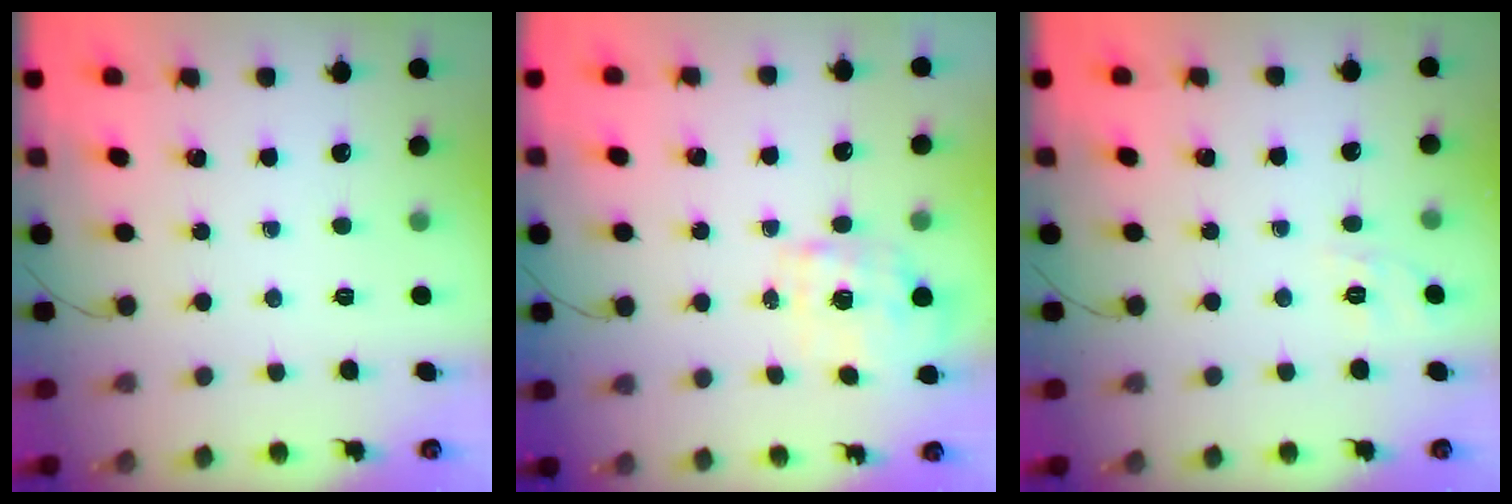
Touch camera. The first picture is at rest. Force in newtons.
{"total": 1.9, "press": 1.9, "slide": 0.5}
{"total": 1.6, "press": 0.0, "slide": 1.6}